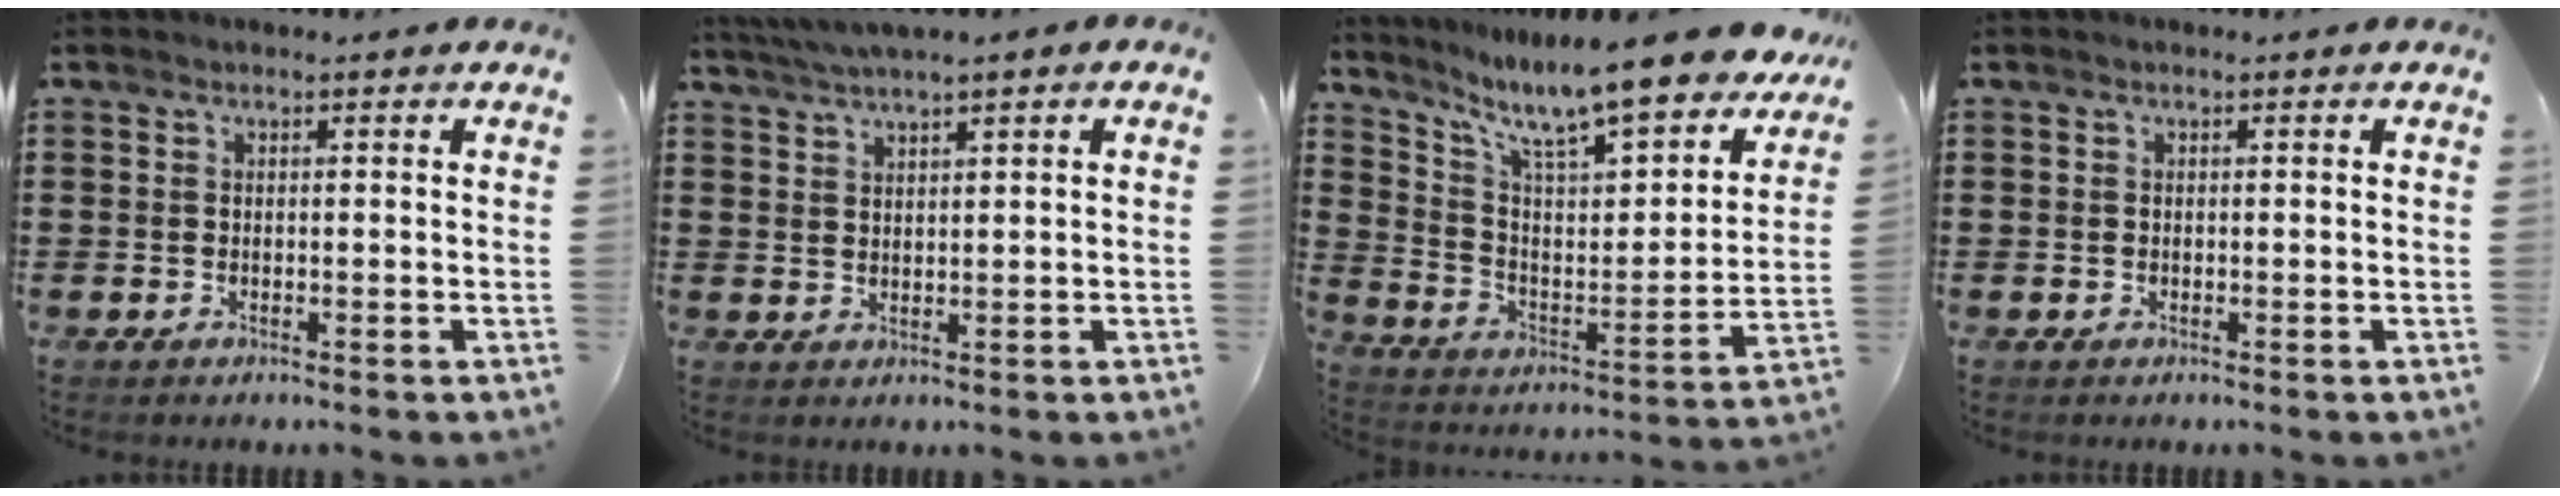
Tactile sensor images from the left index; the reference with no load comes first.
{"total": 2.3, "force": [1.8, -0.4, 1.3], "torque": [-0.028, -0.001, 0.033]}
{"total": 10.6, "force": [9.2, 0.7, 5.2], "torque": [-0.122, -0.076, 0.148]}
{"total": 0.0}